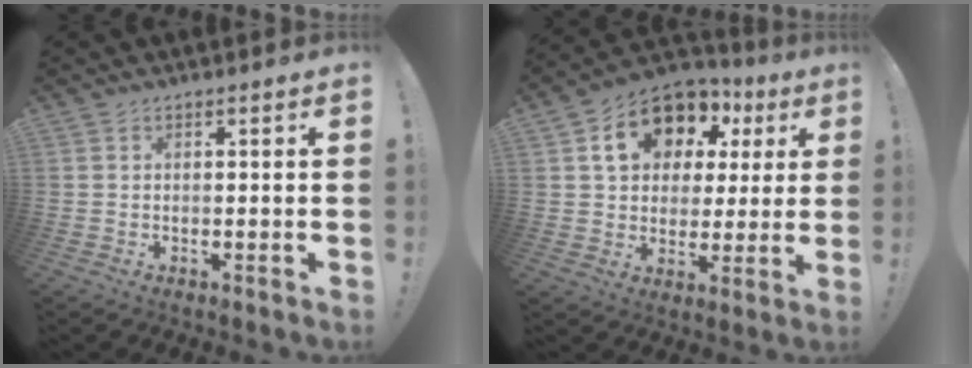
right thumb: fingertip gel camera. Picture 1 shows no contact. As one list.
[{"total": 15.9, "force": [7.3, 11.4, 8.4], "torque": [-0.133, -0.029, 0.142]}]